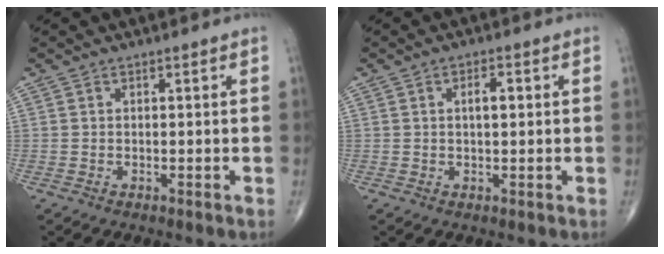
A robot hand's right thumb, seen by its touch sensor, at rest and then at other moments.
{"total": 3.0, "force": [0.6, 1.3, 2.6], "torque": [-0.041, 0.002, 0.008]}